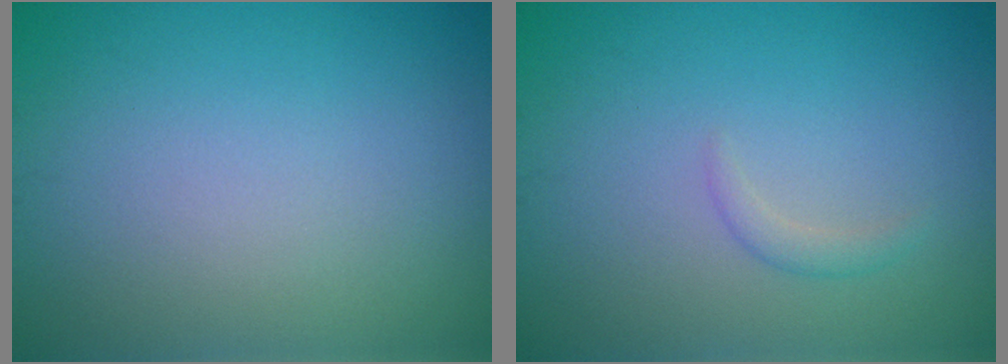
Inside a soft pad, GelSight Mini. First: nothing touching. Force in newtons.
{"total": 1.0, "press": 1.0, "slide": 0.1}